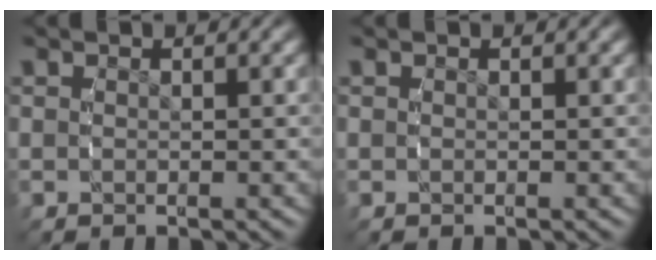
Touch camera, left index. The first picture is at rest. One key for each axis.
{"total": 0.0}